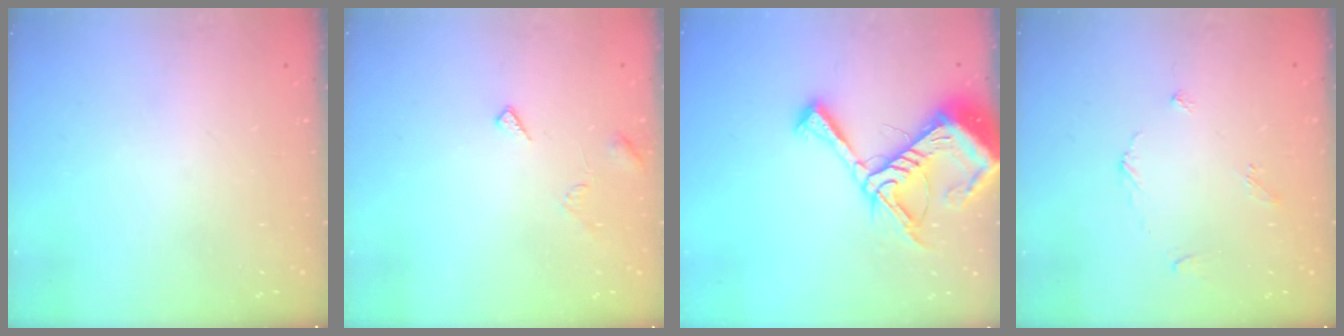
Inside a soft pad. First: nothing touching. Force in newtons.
{"total": 5.1, "press": 5.0, "slide": 0.4}
{"total": 14.3, "press": 14.2, "slide": 1.5}
{"total": 4.5, "press": 4.5, "slide": 0.5}